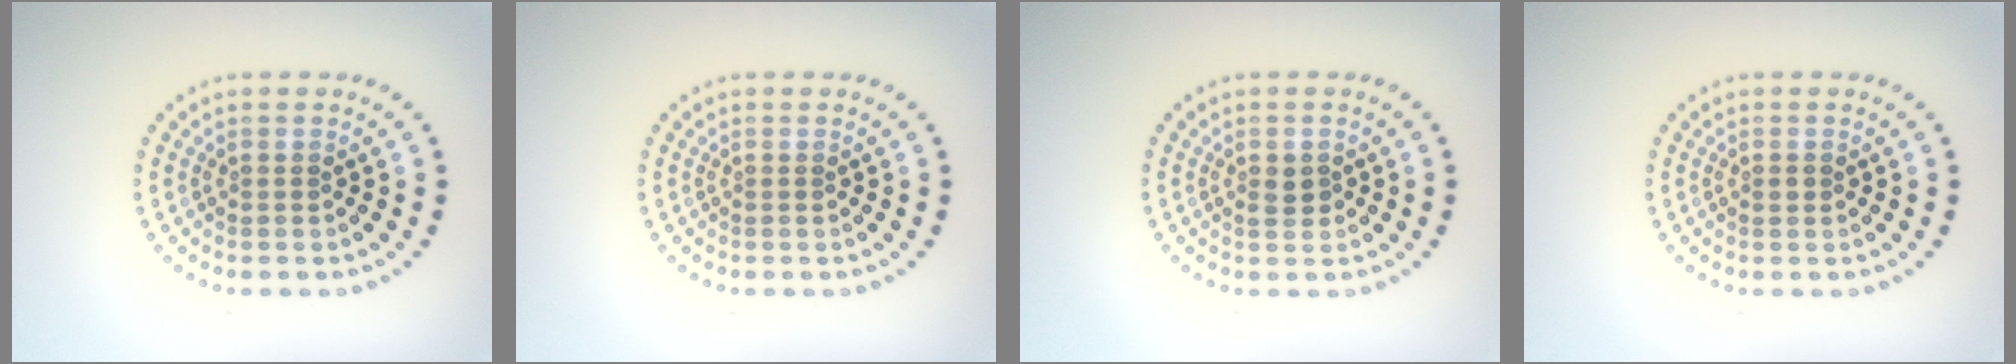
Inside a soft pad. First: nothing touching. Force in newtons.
{"total": 0.0}
{"total": 1.5, "press": 1.5, "slide": 0.3}
{"total": 0.8, "press": 0.8, "slide": 0.1}